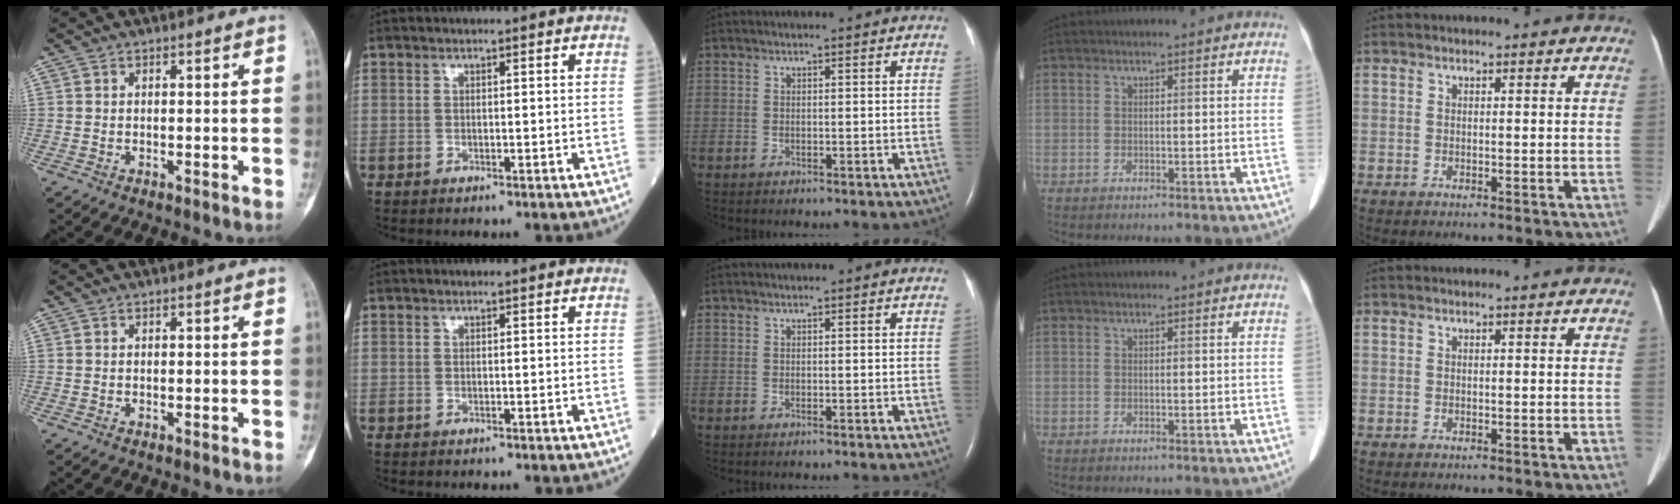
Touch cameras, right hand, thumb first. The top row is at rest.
{}